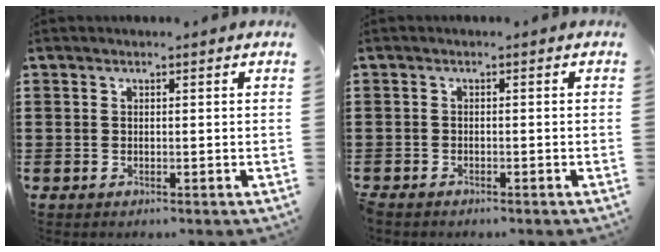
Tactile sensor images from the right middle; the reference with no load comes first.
{"total": 0.7, "force": [-0.7, 0.1, 0.1], "torque": [-0.006, -0.002, -0.014]}